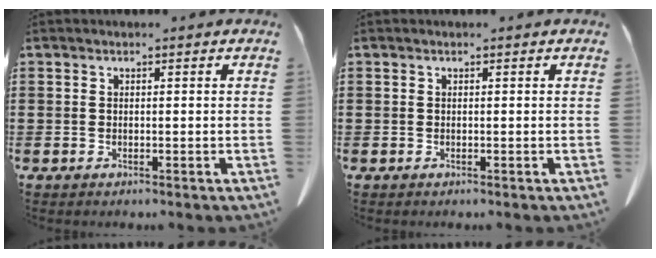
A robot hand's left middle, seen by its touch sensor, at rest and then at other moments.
{"total": 0.0}